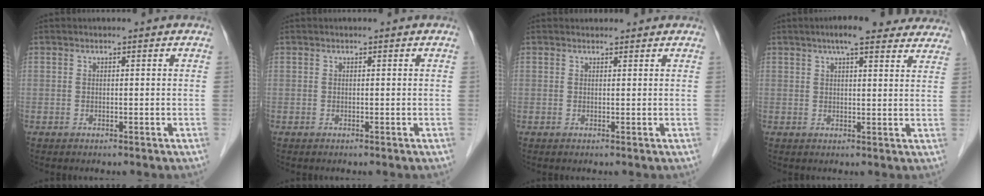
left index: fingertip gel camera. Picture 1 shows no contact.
{"total": 0.0}
{"total": 1.2, "force": [1.1, 0.5, 0.1], "torque": [-0.007, 0.008, 0.013]}
{"total": 13.0, "force": [10.8, 2.8, 6.7], "torque": [-0.076, 0.022, 0.123]}